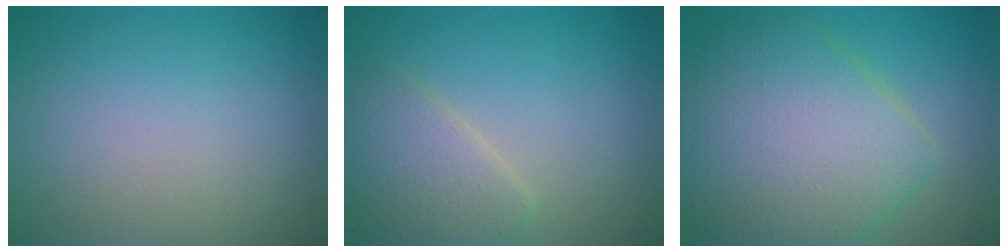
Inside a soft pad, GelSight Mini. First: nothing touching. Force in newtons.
{"total": 3.8, "press": 3.8, "slide": 0.2}
{"total": 9.7, "press": 9.7, "slide": 0.4}